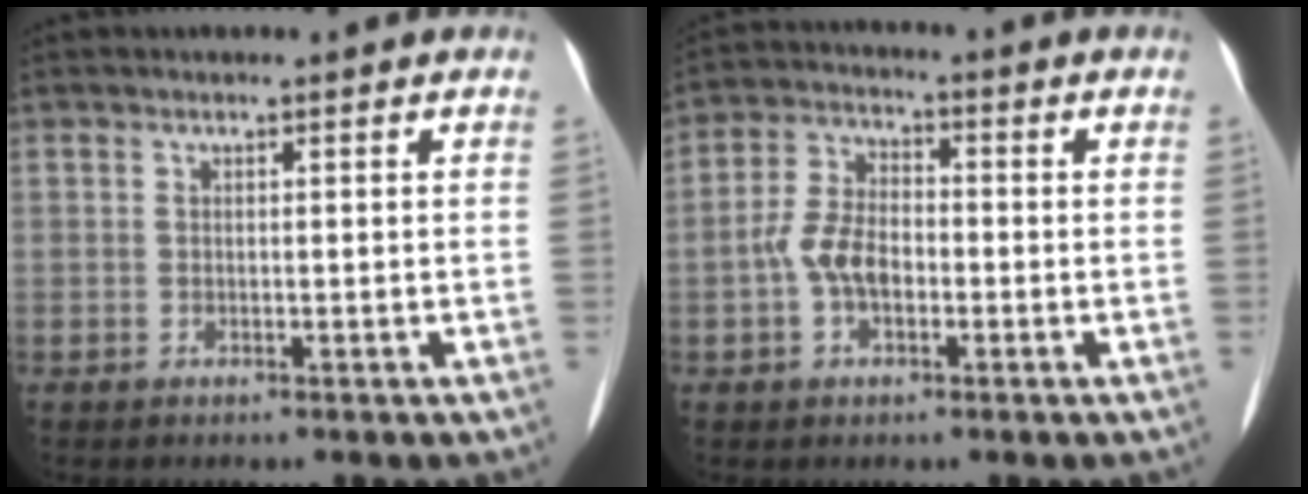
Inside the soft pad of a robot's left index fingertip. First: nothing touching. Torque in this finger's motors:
{"motor_torque": [0.30, 0.00, 0.45, 0.14]}